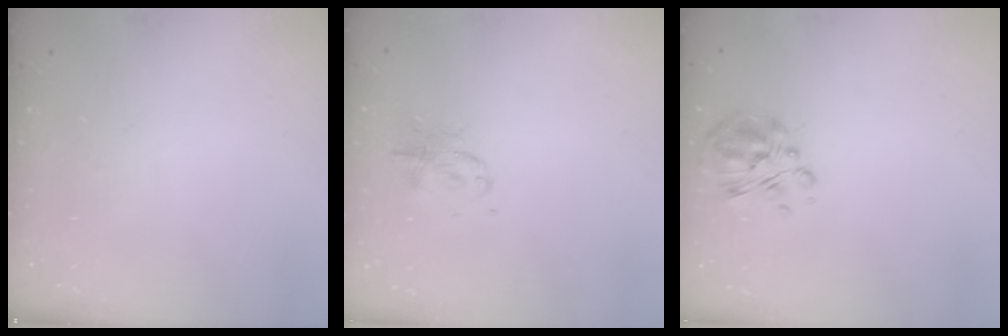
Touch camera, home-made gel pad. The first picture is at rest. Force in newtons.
{"total": 2.4, "press": 2.4, "slide": 0.3}
{"total": 6.8, "press": 6.6, "slide": 1.8}